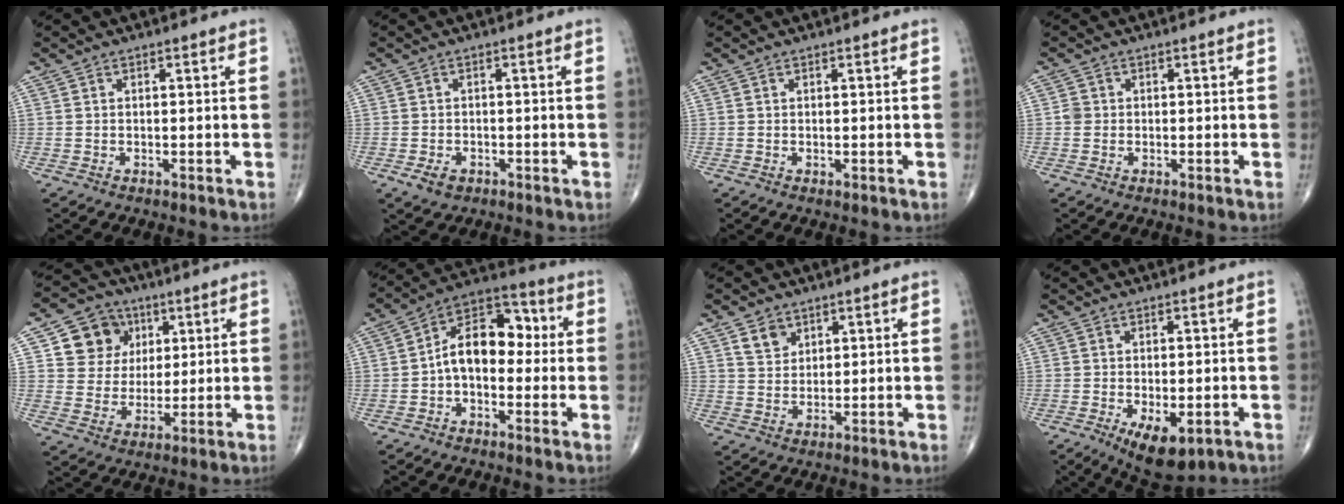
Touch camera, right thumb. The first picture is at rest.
{"total": 3.2, "force": [-1.5, 2.2, 1.7], "torque": [-0.029, 0.001, -0.021]}
{"total": 0.0}
{"total": 1.6, "force": [-0.1, 1.5, 0.4], "torque": [0.000, 0.004, -0.002]}
{"total": 10.9, "force": [3.9, 9.6, 3.4], "torque": [-0.015, -0.006, 0.067]}
{"total": 12.4, "force": [-0.2, 7.9, 9.5], "torque": [-0.125, 0.044, -0.019]}
{"total": 4.2, "force": [2.4, 3.1, 1.5], "torque": [-0.010, -0.019, 0.048]}
{"total": 8.6, "force": [-3.5, 4.0, 6.7], "torque": [-0.103, -0.008, -0.047]}